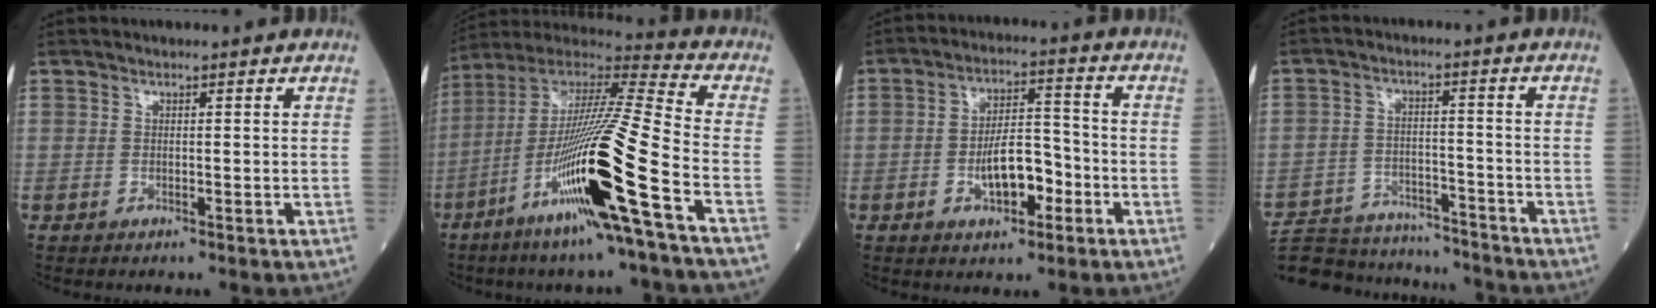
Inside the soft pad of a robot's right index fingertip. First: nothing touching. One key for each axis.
{"total": 21.9, "fx": -8.6, "fy": -0.8, "fz": 20.2, "tx": -0.407, "ty": -0.038, "tz": -0.168}
{"total": 7.7, "fx": -2.6, "fy": 3.2, "fz": 6.4, "tx": -0.118, "ty": 0.012, "tz": -0.040}
{"total": 17.9, "fx": -16.8, "fy": 4.2, "fz": 4.4, "tx": -0.101, "ty": 0.007, "tz": -0.247}